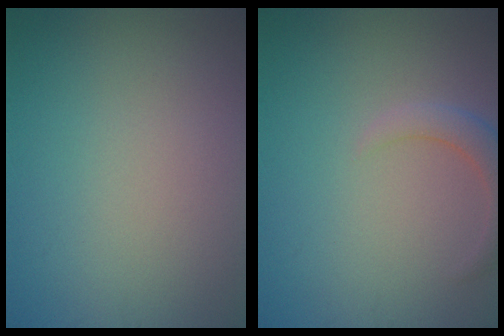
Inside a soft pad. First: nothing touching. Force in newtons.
{"total": 2.2, "press": 2.2, "slide": 0.2}